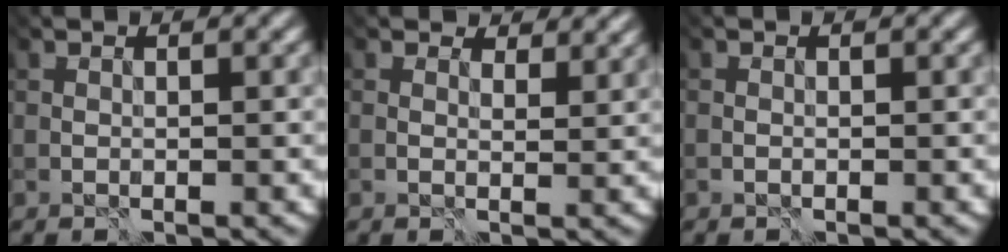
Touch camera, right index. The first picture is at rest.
{"total": 3.5, "force": [2.9, 1.1, 1.5], "torque": [-0.019, 0.003, 0.043]}
{"total": 1.3, "force": [-1.0, -0.5, -0.6], "torque": [0.007, -0.002, -0.012]}